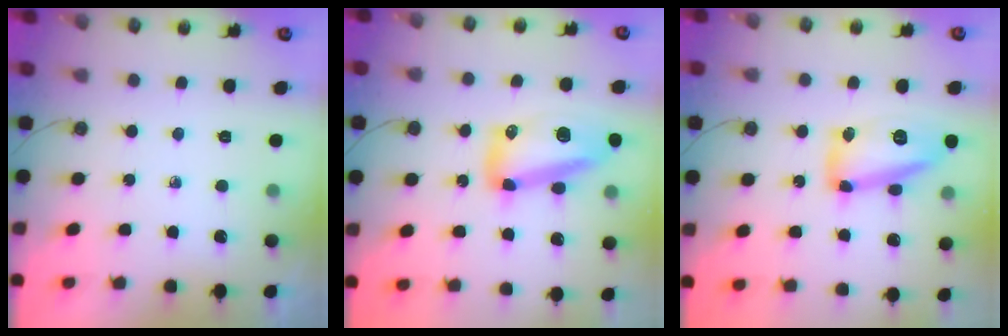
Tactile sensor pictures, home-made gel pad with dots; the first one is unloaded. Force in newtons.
{"total": 13.9, "press": 13.9, "slide": 1.1}
{"total": 14.6, "press": 14.5, "slide": 0.7}